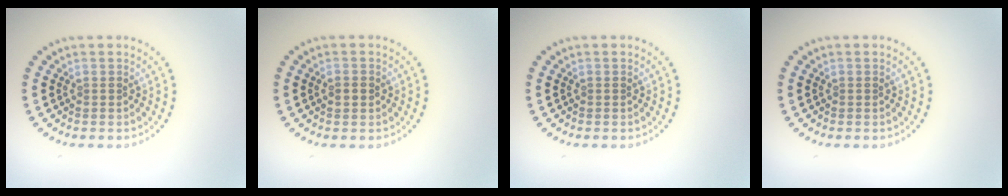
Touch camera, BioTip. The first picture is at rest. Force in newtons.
{"total": 1.4, "press": 1.4, "slide": 0.0}
{"total": 0.0}
{"total": 0.0}